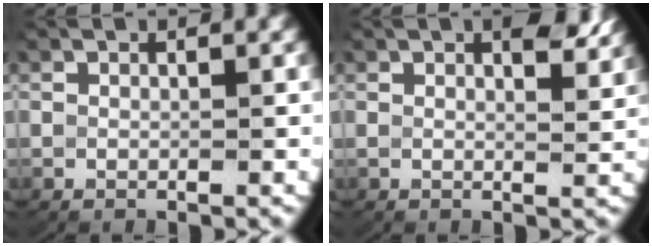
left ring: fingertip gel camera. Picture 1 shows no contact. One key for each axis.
{"total": 2.7, "fx": 1.8, "fy": 0.4, "fz": 2.0, "tx": -0.029, "ty": -0.009, "tz": 0.028}